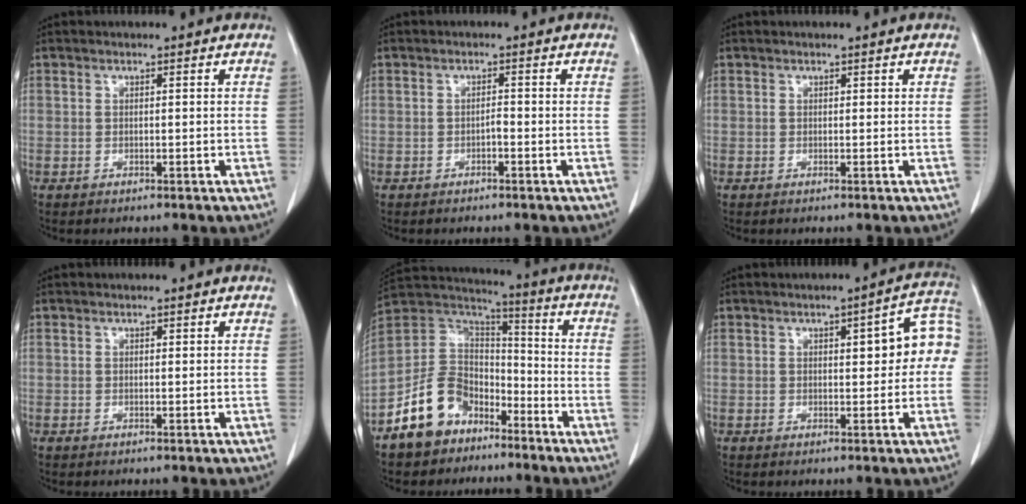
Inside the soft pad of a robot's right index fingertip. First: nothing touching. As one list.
[{"total": 0.9, "force": [-0.5, 0.2, 0.7], "torque": [-0.012, 0.003, -0.010]}, {"total": 0.0}, {"total": 0.0}, {"total": 11.7, "force": [-7.2, 8.2, 4.2], "torque": [-0.091, 0.044, -0.134]}, {"total": 8.0, "force": [1.1, 2.3, 7.6], "torque": [-0.090, 0.032, 0.011]}]